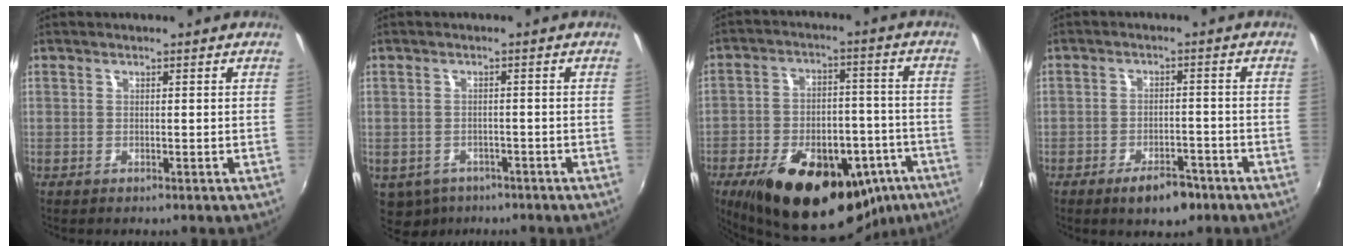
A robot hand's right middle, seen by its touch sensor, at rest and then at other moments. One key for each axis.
{"total": 7.3, "fx": -4.3, "fy": 5.0, "fz": 3.0, "tx": -0.076, "ty": -0.023, "tz": -0.056}
{"total": 27.5, "fx": -15.7, "fy": 14.3, "fz": 17.4, "tx": -0.304, "ty": -0.006, "tz": -0.200}
{"total": 6.0, "fx": -4.0, "fy": 2.8, "fz": 3.5, "tx": -0.069, "ty": 0.005, "tz": -0.051}